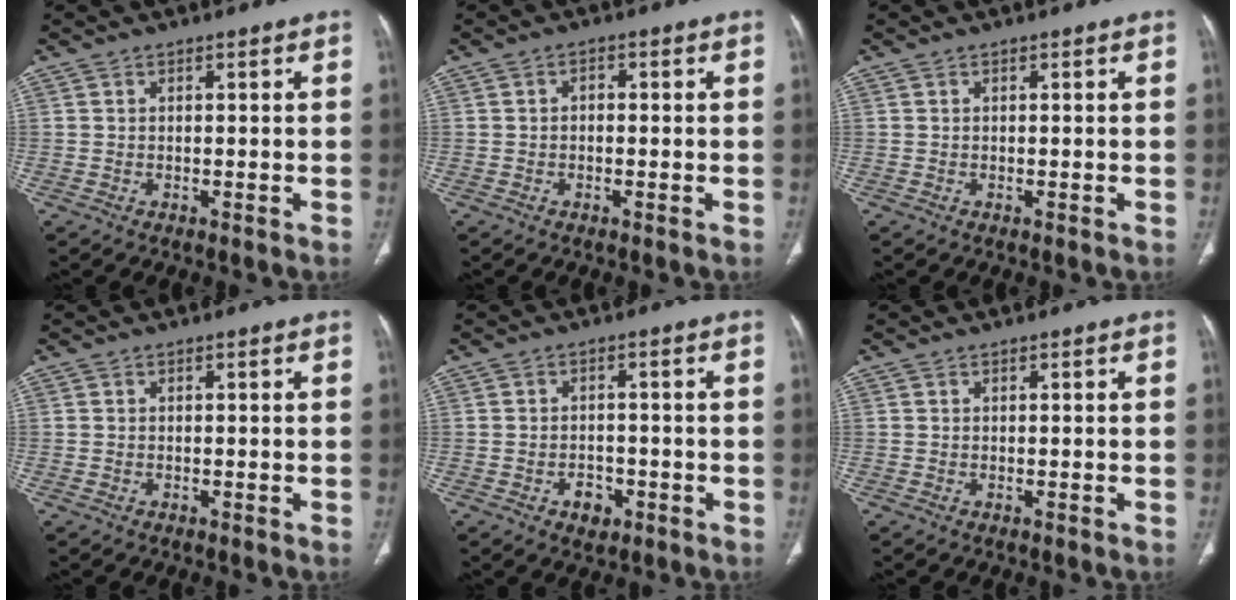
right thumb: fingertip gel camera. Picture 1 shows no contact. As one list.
[{"total": 1.3, "force": [-0.2, 0.9, 0.9], "torque": [-0.010, 0.006, -0.006]}, {"total": 0.0}, {"total": 0.0}, {"total": 3.7, "force": [-1.6, 2.7, 1.9], "torque": [-0.013, 0.010, -0.019]}, {"total": 0.0}]